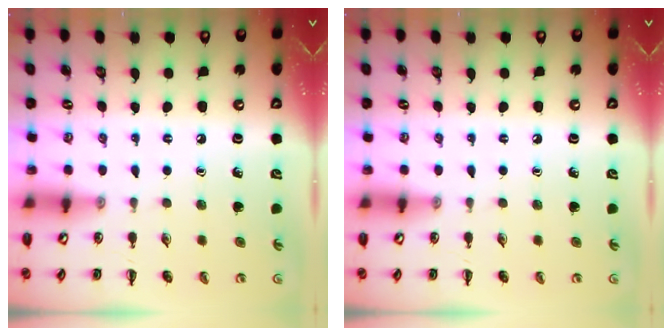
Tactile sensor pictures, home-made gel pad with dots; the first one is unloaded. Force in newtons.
{"total": 0.0}